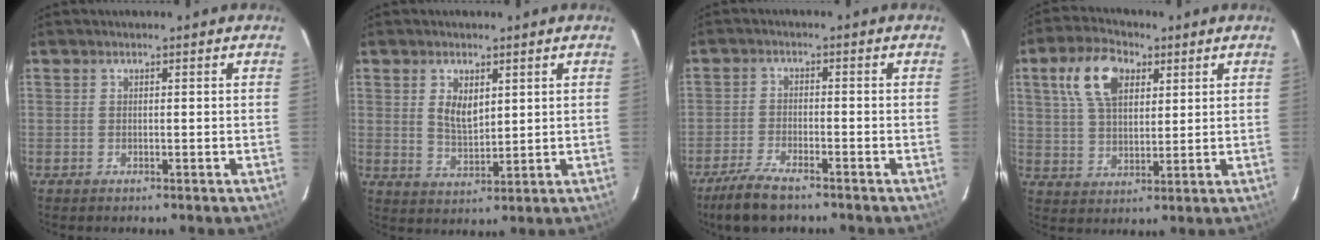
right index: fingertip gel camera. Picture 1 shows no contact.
{"total": 5.3, "force": [1.9, 2.8, 4.0], "torque": [-0.071, -0.001, 0.040]}
{"total": 7.7, "force": [-6.0, 2.0, 4.3], "torque": [-0.113, -0.014, -0.114]}
{"total": 11.1, "force": [4.8, 6.3, 7.9], "torque": [-0.152, 0.031, 0.091]}